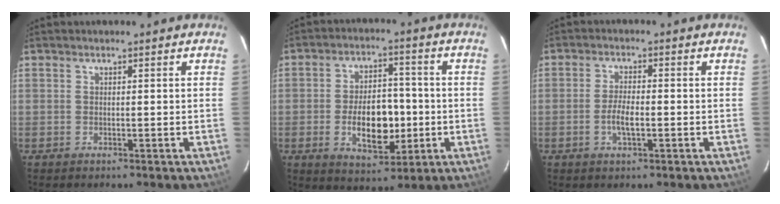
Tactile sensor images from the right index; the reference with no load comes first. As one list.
[{"total": 11.5, "force": [-2.4, 6.4, 9.3], "torque": [-0.166, 0.008, -0.024]}, {"total": 3.8, "force": [-1.2, 1.2, 3.4], "torque": [-0.069, -0.003, -0.023]}]